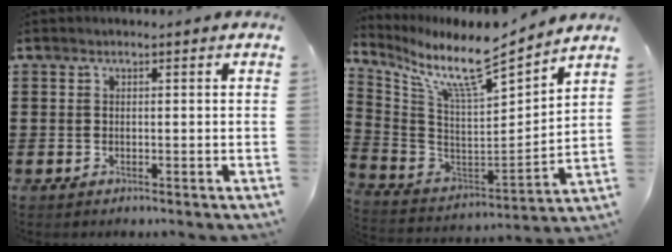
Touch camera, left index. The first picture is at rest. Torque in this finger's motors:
{"motor_torque": [2.14, 0.00, 0.35, 0.14]}